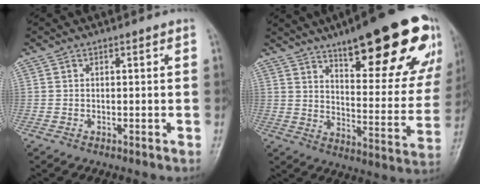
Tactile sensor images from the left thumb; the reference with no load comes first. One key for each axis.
{"total": 28.0, "fx": 16.6, "fy": 8.3, "fz": 21.0, "tx": -0.243, "ty": -0.054, "tz": 0.234}